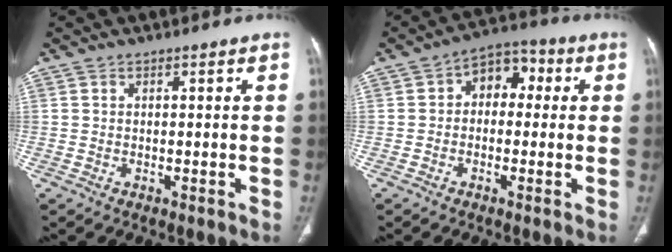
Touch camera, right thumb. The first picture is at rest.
{"total": 7.8, "force": [1.0, 5.5, 5.4], "torque": [-0.040, 0.028, 0.001]}